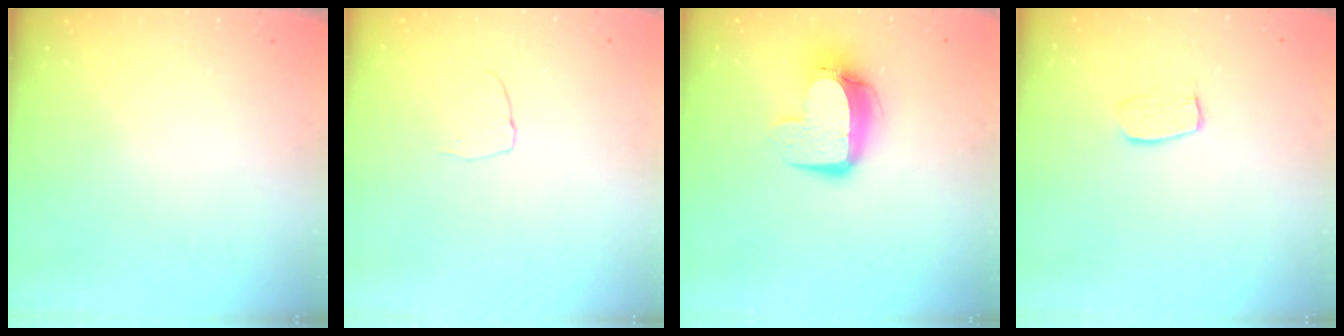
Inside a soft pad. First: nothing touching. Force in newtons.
{"total": 3.6, "press": 3.6, "slide": 0.3}
{"total": 11.5, "press": 11.5, "slide": 1.0}
{"total": 6.8, "press": 6.8, "slide": 0.3}